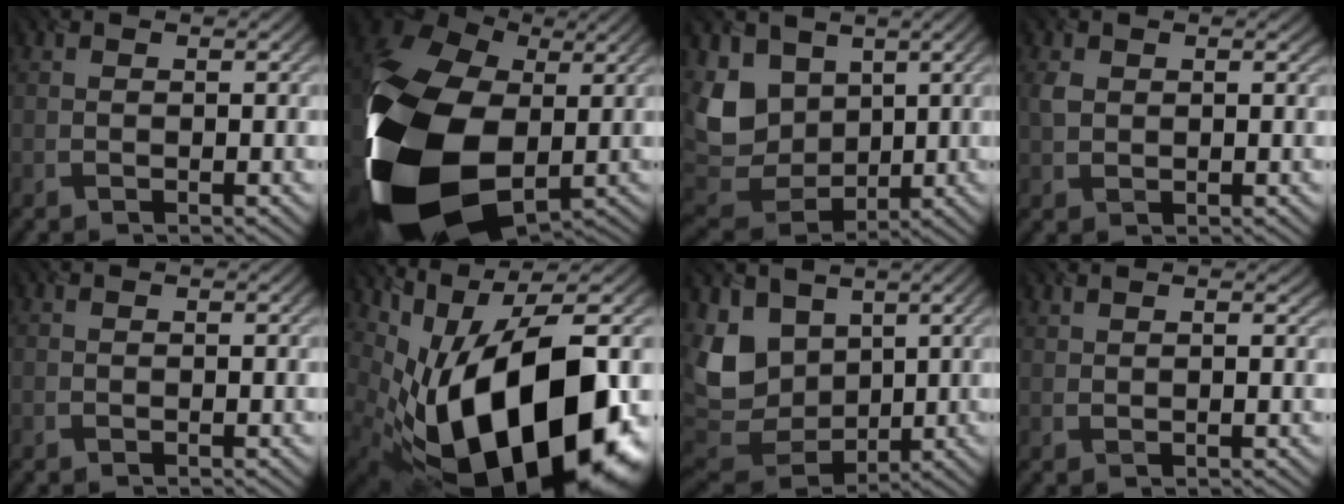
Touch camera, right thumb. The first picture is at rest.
{"total": 20.5, "force": [-3.1, 14.0, 14.7], "torque": [-0.365, -0.038, -0.045]}
{"total": 11.2, "force": [2.8, 8.8, 6.4], "torque": [-0.186, -0.012, 0.060]}
{"total": 2.0, "force": [0.7, 1.4, 1.2], "torque": [-0.033, -0.001, 0.015]}
{"total": 0.0}
{"total": 19.9, "force": [-2.3, 10.6, 16.6], "torque": [-0.289, -0.043, -0.020]}
{"total": 12.5, "force": [3.0, 9.5, 7.5], "torque": [-0.216, -0.010, 0.069]}
{"total": 1.2, "force": [1.0, 0.2, 0.7], "torque": [-0.021, 0.000, 0.022]}